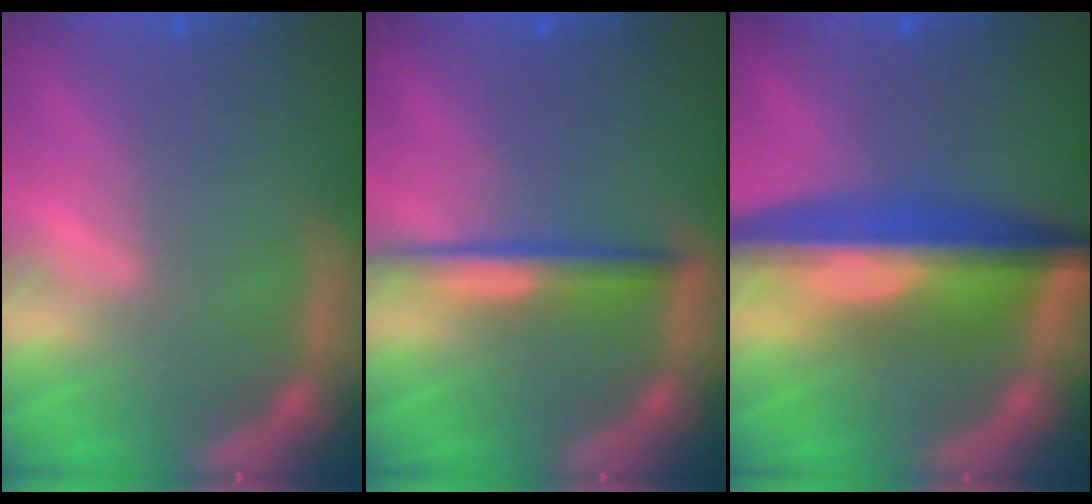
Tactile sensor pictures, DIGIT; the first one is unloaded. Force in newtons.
{"total": 3.5}
{"total": 10.1}